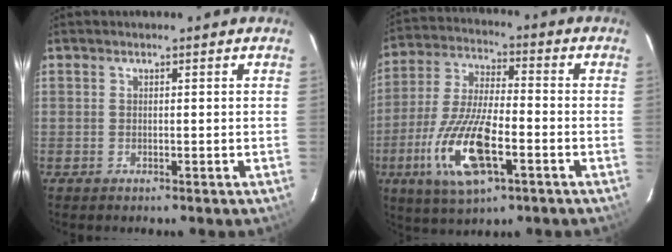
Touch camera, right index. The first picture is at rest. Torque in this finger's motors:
{"motor_torque": [2.05, -0.09, 0.99, 0.21]}